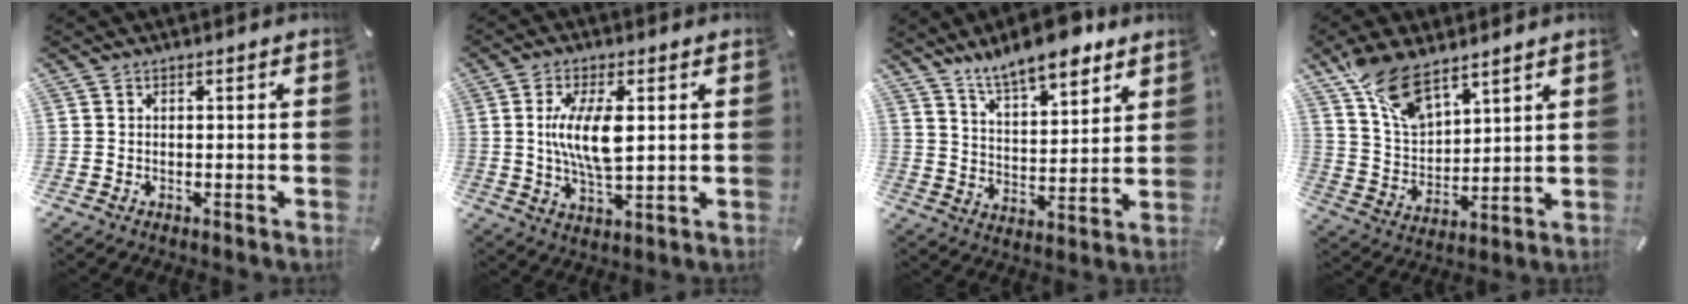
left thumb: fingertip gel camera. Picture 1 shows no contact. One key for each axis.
{"total": 10.3, "fx": 1.7, "fy": 3.8, "fz": 9.4, "tx": -0.199, "ty": -0.008, "tz": 0.021}
{"total": 11.8, "fx": 10.0, "fy": 3.8, "fz": 4.9, "tx": -0.097, "ty": -0.055, "tz": 0.180}
{"total": 13.1, "fx": 9.2, "fy": 6.5, "fz": 6.8, "tx": -0.156, "ty": -0.038, "tz": 0.177}